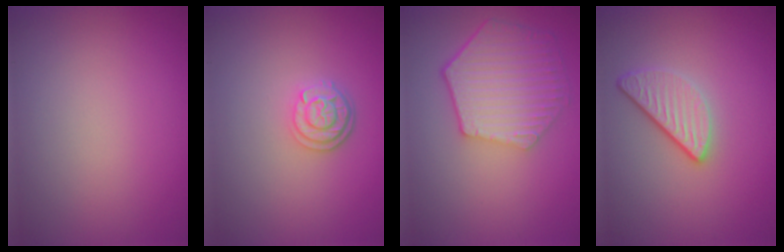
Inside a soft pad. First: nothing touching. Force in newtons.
{"total": 2.5, "press": 2.1, "slide": 1.4}
{"total": 6.6, "press": 5.0, "slide": 4.3}
{"total": 3.3, "press": 2.6, "slide": 2.0}